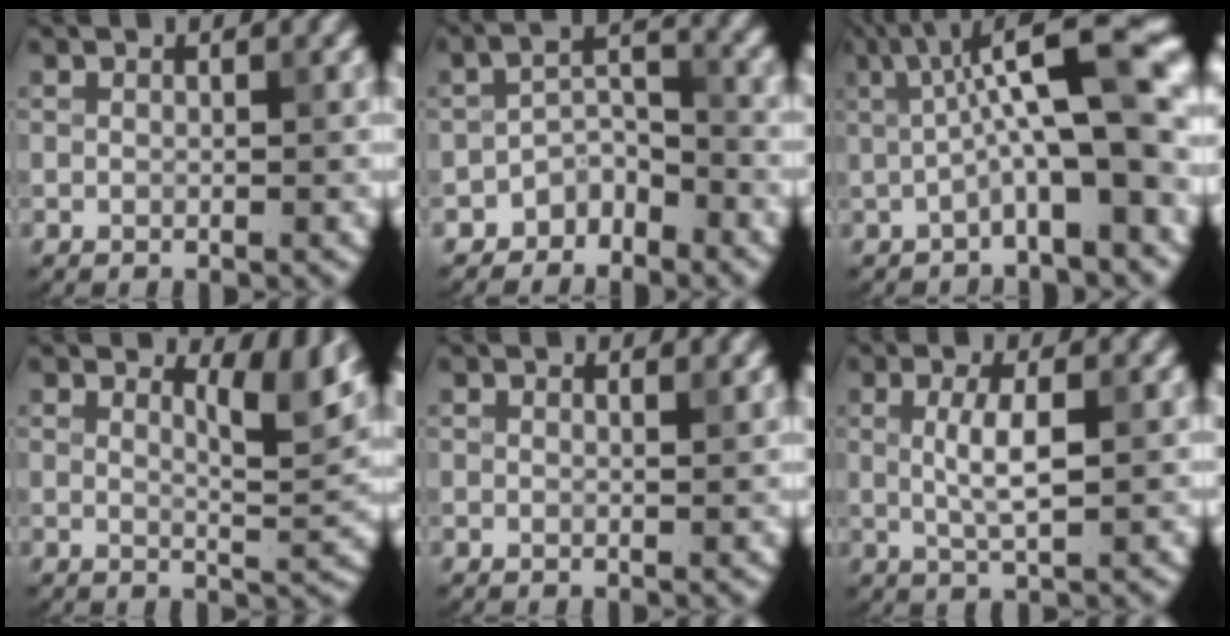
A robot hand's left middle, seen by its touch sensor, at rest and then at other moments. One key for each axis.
{"total": 3.3, "fx": -2.7, "fy": 1.6, "fz": 1.0, "tx": -0.011, "ty": 0.012, "tz": -0.054}
{"total": 9.7, "fx": 0.6, "fy": 2.4, "fz": 9.4, "tx": -0.133, "ty": 0.029, "tz": 0.003}
{"total": 3.9, "fx": 2.5, "fy": 0.9, "fz": 2.9, "tx": -0.044, "ty": -0.007, "tz": 0.035}
{"total": 1.2, "fx": 1.0, "fy": 0.2, "fz": 0.5, "tx": -0.005, "ty": 0.001, "tz": 0.012}
{"total": 3.0, "fx": 0.3, "fy": 0.7, "fz": 2.9, "tx": -0.062, "ty": 0.003, "tz": 0.007}